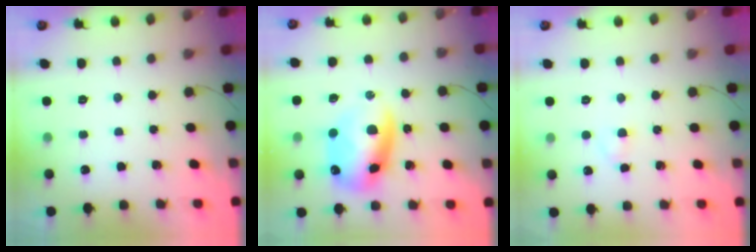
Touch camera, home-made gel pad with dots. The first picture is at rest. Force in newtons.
{"total": 12.0, "press": 11.6, "slide": 3.2}
{"total": 1.9, "press": 1.7, "slide": 0.9}